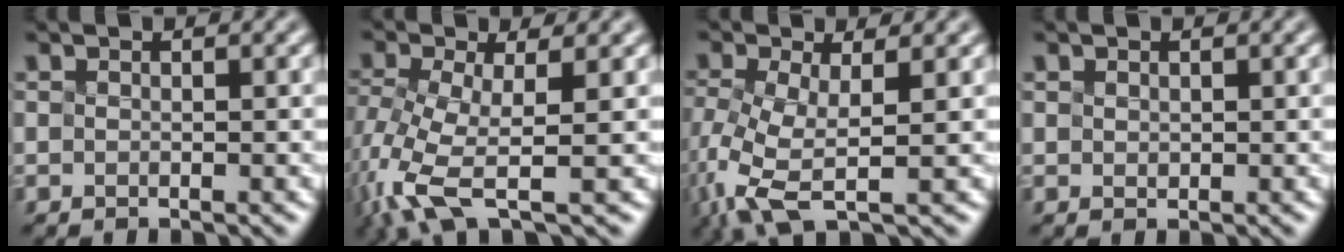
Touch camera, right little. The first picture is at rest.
{"total": 5.2, "force": [-4.0, 0.3, 3.4], "torque": [-0.110, -0.026, -0.052]}
{"total": 4.3, "force": [-3.1, 0.3, 3.0], "torque": [-0.100, -0.024, -0.033]}
{"total": 1.6, "force": [-0.5, -1.0, -1.2], "torque": [0.002, -0.015, 0.025]}